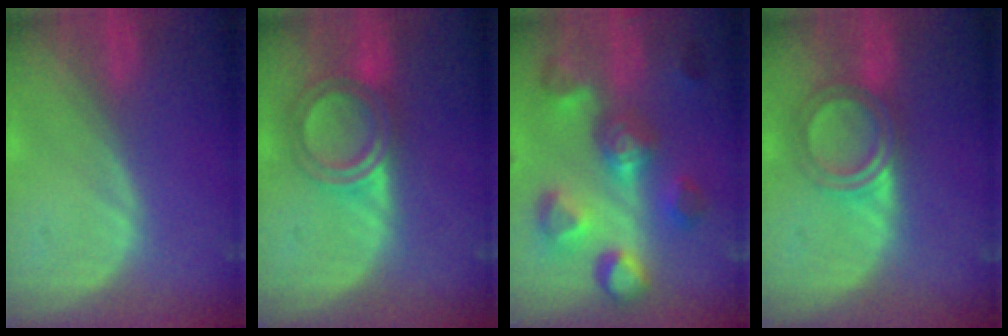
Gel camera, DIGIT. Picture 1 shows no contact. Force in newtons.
{"total": 5.9, "press": 5.6, "slide": 1.6}
{"total": 10.1, "press": 9.8, "slide": 2.4}
{"total": 5.0, "press": 5.0, "slide": 0.4}